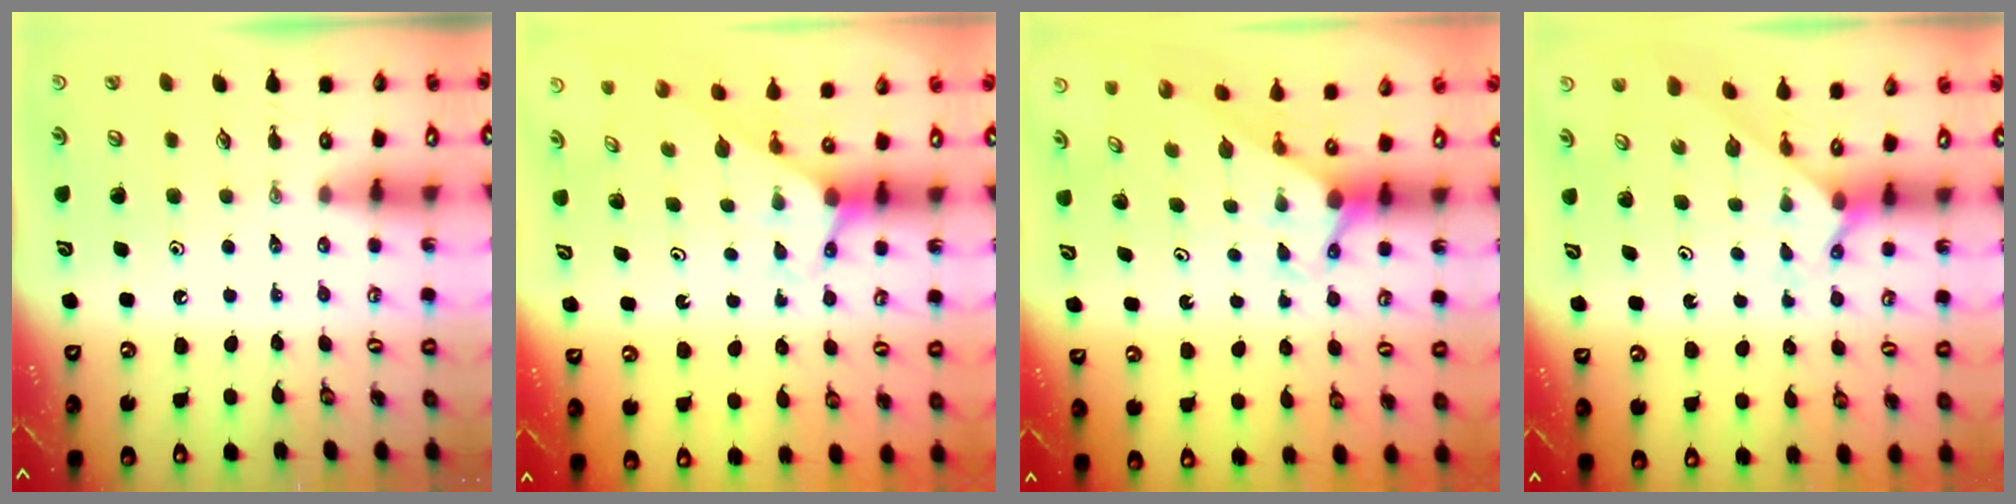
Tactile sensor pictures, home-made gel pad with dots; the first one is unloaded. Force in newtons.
{"total": 2.7, "press": 2.7, "slide": 0.2}
{"total": 2.7, "press": 2.7, "slide": 0.0}
{"total": 2.2, "press": 2.2, "slide": 0.2}